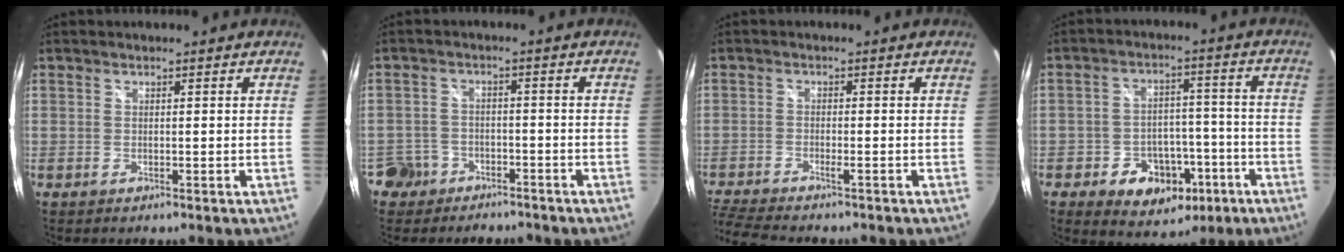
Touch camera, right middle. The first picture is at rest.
{"total": 6.5, "force": [-4.4, 4.7, 0.6], "torque": [-0.030, 0.020, -0.076]}
{"total": 7.8, "force": [-7.0, 0.6, 3.5], "torque": [-0.102, -0.022, -0.127]}
{"total": 12.7, "force": [-6.1, 9.2, 6.1], "torque": [-0.124, 0.028, -0.066]}